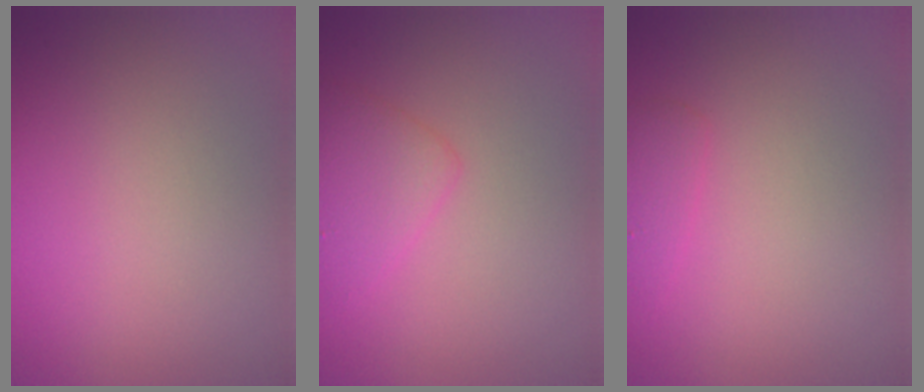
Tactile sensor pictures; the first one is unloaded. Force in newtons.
{"total": 2.5, "press": 2.5, "slide": 0.1}
{"total": 1.3, "press": 1.3, "slide": 0.1}